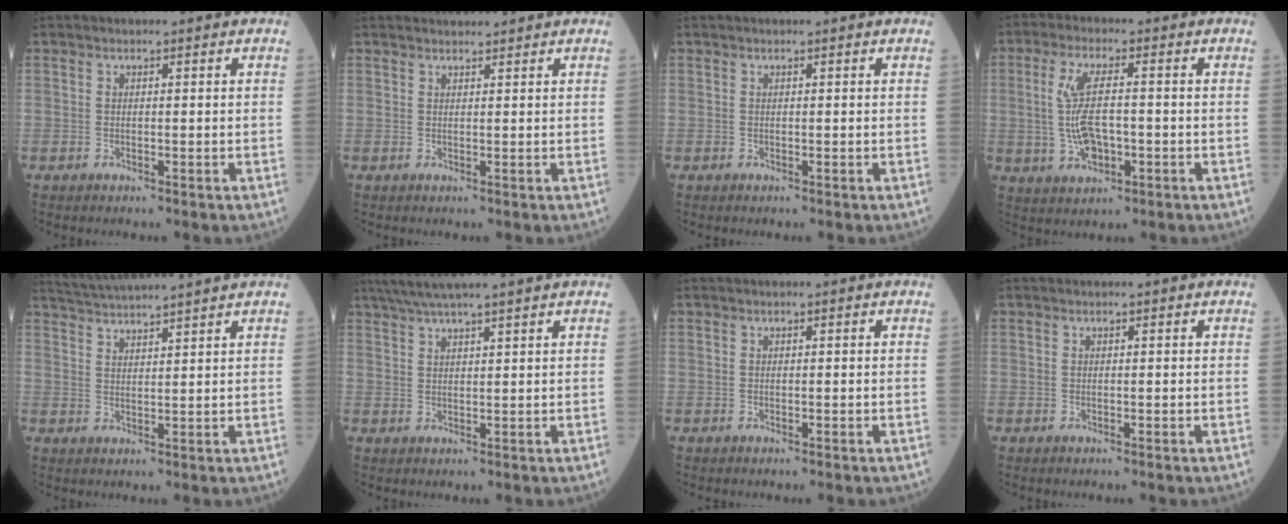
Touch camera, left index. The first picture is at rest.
{"total": 1.9, "force": [1.8, 0.0, 0.2], "torque": [-0.005, 0.018, 0.032]}
{"total": 0.0}
{"total": 7.2, "force": [-0.7, 2.4, 6.7], "torque": [-0.148, 0.001, -0.012]}
{"total": 9.8, "force": [9.1, -1.5, 3.4], "torque": [-0.066, 0.023, 0.142]}
{"total": 8.6, "force": [7.3, -1.1, 4.5], "torque": [-0.077, 0.028, 0.112]}
{"total": 0.0}
{"total": 0.0}